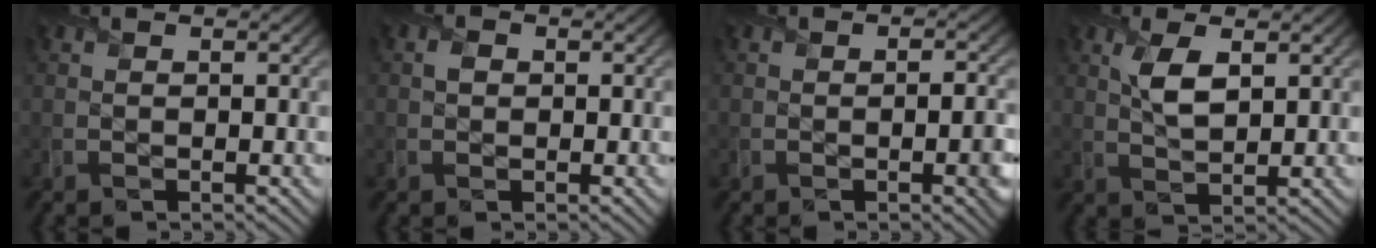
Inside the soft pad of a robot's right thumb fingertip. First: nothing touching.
{"total": 1.0, "force": [0.0, 0.9, 0.4], "torque": [-0.010, 0.001, -0.002]}
{"total": 2.3, "force": [-0.5, 0.5, 2.2], "torque": [-0.030, 0.001, -0.006]}
{"total": 4.1, "force": [1.6, 1.7, 3.4], "torque": [-0.078, 0.002, 0.033]}